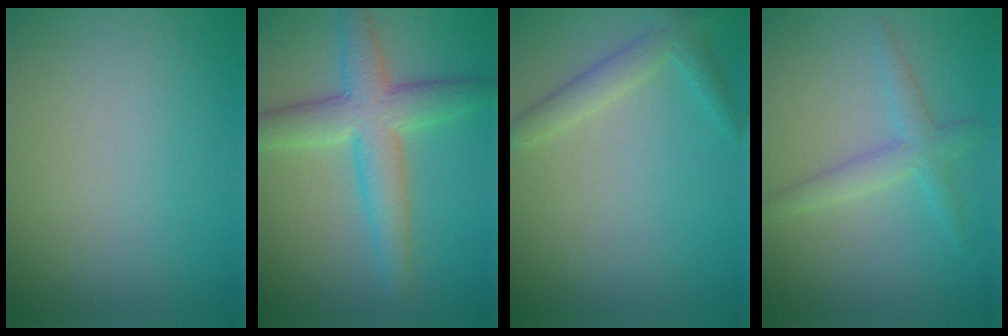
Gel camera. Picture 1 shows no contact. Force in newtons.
{"total": 6.2, "press": 6.2, "slide": 0.1}
{"total": 2.3, "press": 2.3, "slide": 0.1}
{"total": 2.6, "press": 2.6, "slide": 0.1}